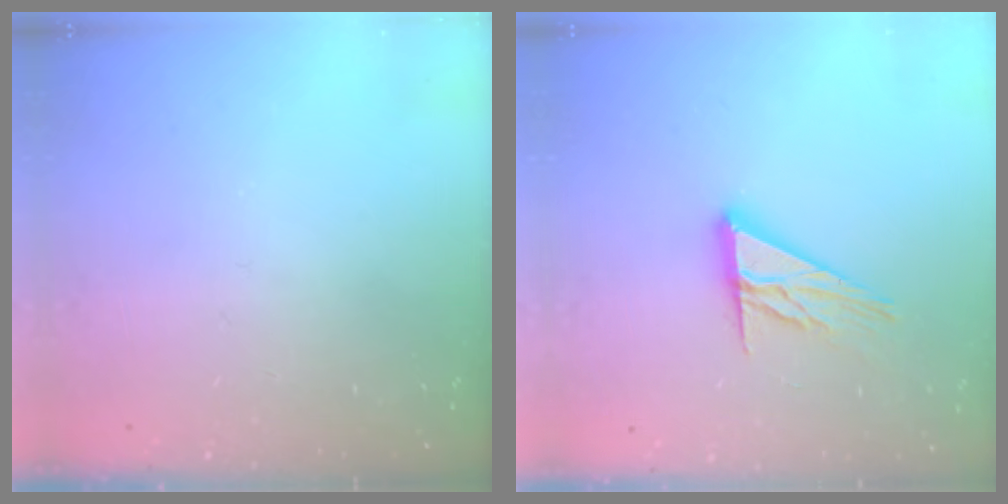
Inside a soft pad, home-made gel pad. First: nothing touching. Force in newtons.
{"total": 12.3, "press": 12.3, "slide": 1.2}